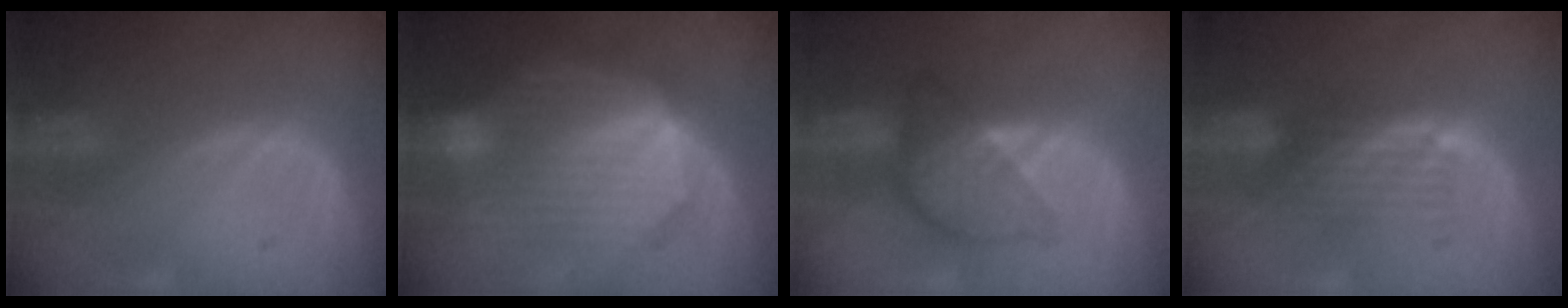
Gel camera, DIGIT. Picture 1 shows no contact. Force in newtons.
{"total": 10.8, "press": 10.8, "slide": 0.8}
{"total": 6.3, "press": 6.3, "slide": 0.3}
{"total": 5.0, "press": 4.3, "slide": 2.6}